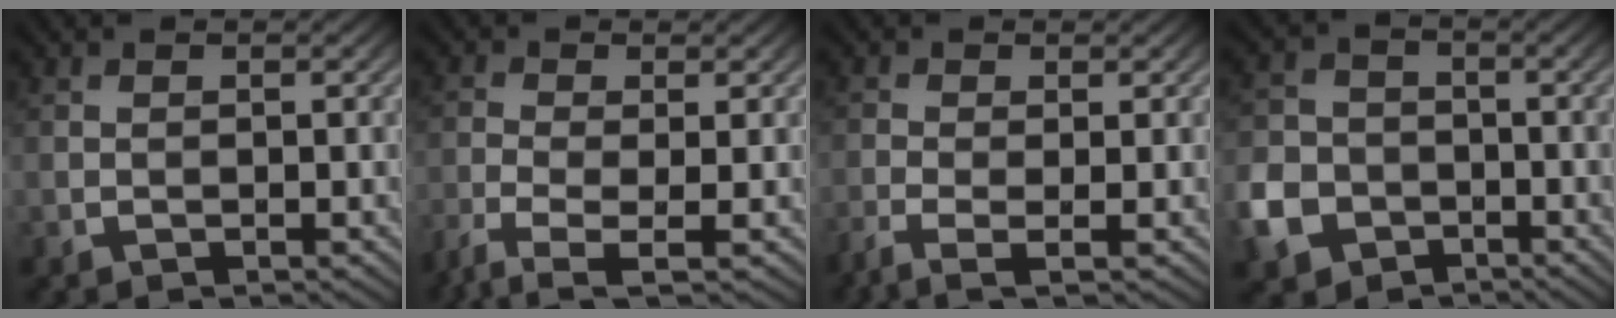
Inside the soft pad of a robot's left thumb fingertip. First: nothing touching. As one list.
[{"total": 4.6, "force": [-2.6, 1.5, 3.4], "torque": [-0.086, -0.011, -0.058]}, {"total": 2.9, "force": [-1.7, 0.8, 2.3], "torque": [-0.057, -0.006, -0.040]}, {"total": 6.4, "force": [-3.2, 5.1, 2.1], "torque": [-0.064, -0.010, -0.077]}]